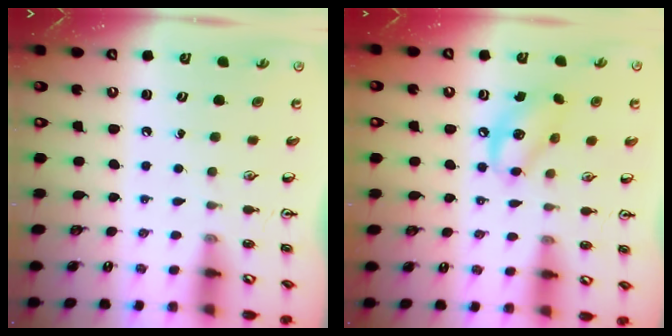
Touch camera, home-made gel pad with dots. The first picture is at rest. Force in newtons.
{"total": 9.0, "press": 8.8, "slide": 1.9}